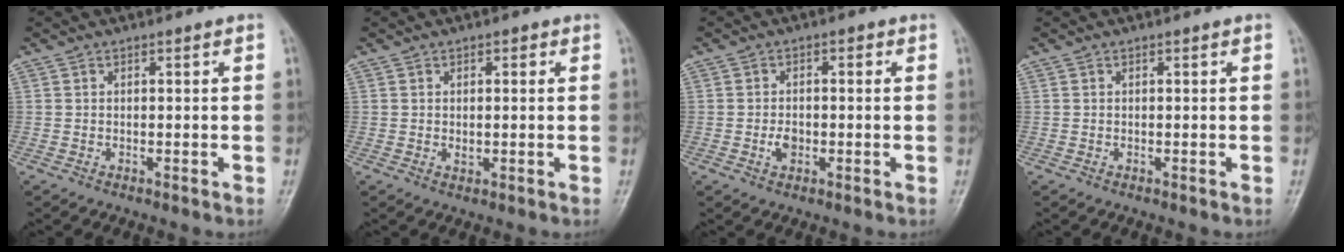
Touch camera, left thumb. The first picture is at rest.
{"total": 2.0, "force": [0.3, 1.5, 1.3], "torque": [-0.008, -0.002, 0.004]}
{"total": 3.3, "force": [-0.7, 2.4, 2.0], "torque": [-0.021, 0.005, -0.016]}
{"total": 0.0}